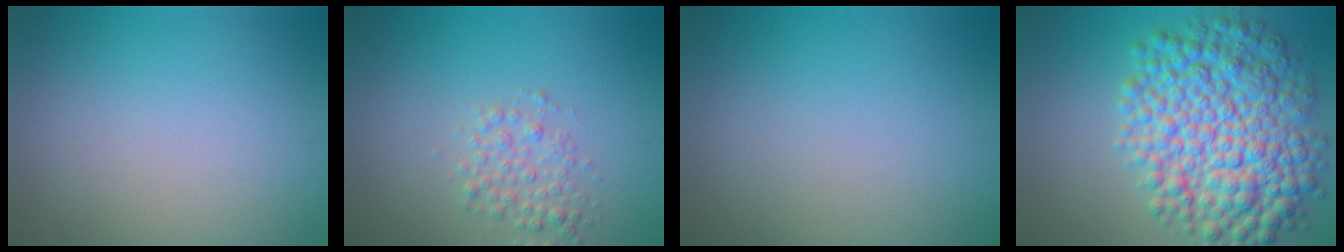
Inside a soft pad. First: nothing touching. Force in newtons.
{"total": 2.4, "press": 2.4, "slide": 0.1}
{"total": 0.0}
{"total": 10.7, "press": 10.7, "slide": 0.1}